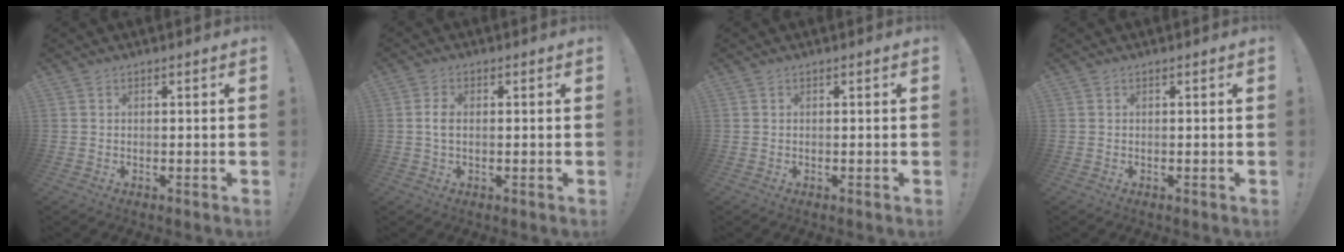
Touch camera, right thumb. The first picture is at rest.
{"total": 3.0, "force": [0.0, 1.7, 2.5], "torque": [-0.050, 0.002, -0.003]}
{"total": 0.0}
{"total": 0.0}